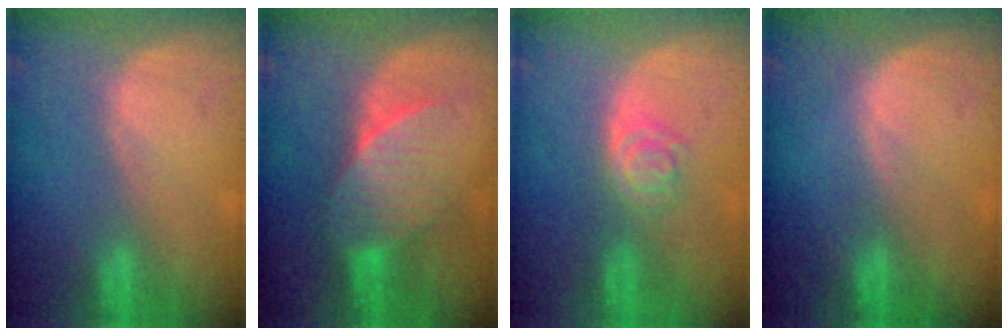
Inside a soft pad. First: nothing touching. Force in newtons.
{"total": 6.9, "press": 6.6, "slide": 2.1}
{"total": 4.0, "press": 3.6, "slide": 1.8}
{"total": 0.6, "press": 0.6, "slide": 0.1}